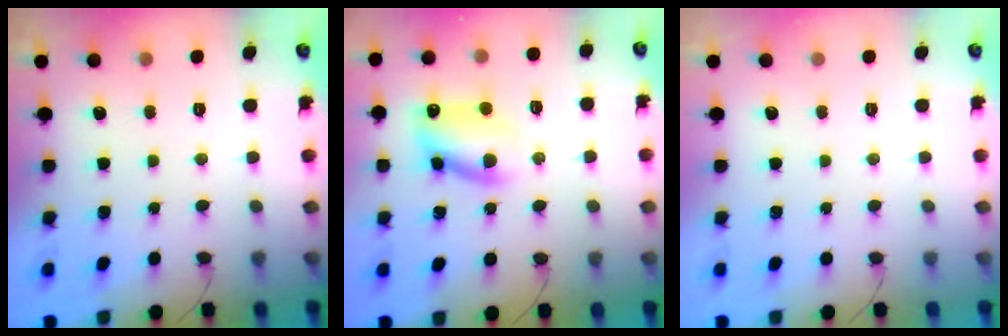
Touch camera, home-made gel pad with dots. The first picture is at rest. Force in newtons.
{"total": 11.0, "press": 10.9, "slide": 1.4}
{"total": 0.0}